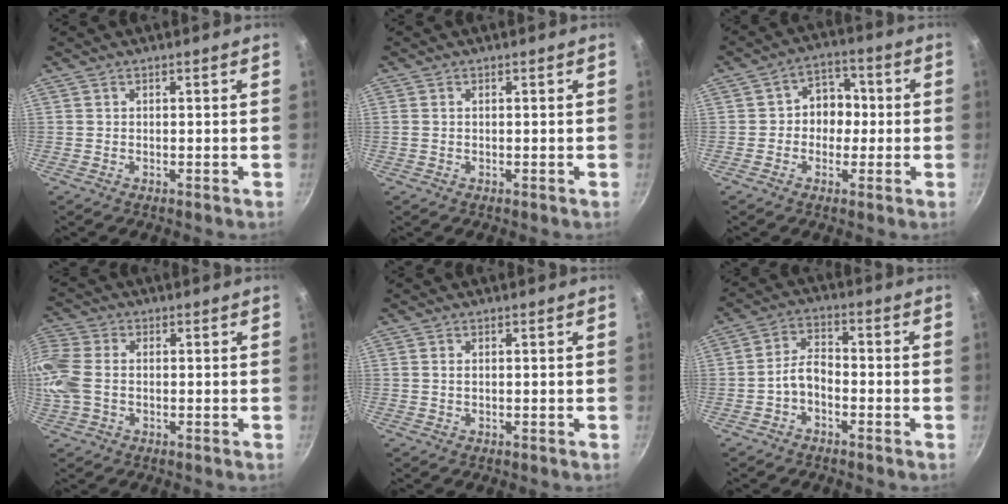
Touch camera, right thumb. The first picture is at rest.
{"total": 0.8, "force": [0.1, 0.5, 0.6], "torque": [-0.012, 0.002, 0.001]}
{"total": 7.2, "force": [-0.3, 6.1, 3.9], "torque": [0.000, 0.018, -0.015]}
{"total": 10.7, "force": [-0.4, 7.5, 7.6], "torque": [-0.178, 0.012, -0.021]}
{"total": 0.7, "force": [0.2, 0.4, 0.6], "torque": [-0.010, 0.001, 0.003]}
{"total": 5.2, "force": [-2.2, 3.1, 3.5], "torque": [-0.056, 0.034, -0.048]}